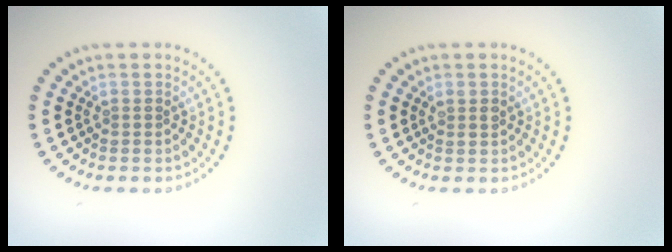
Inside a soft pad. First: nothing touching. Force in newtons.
{"total": 0.9, "press": 0.8, "slide": 0.5}